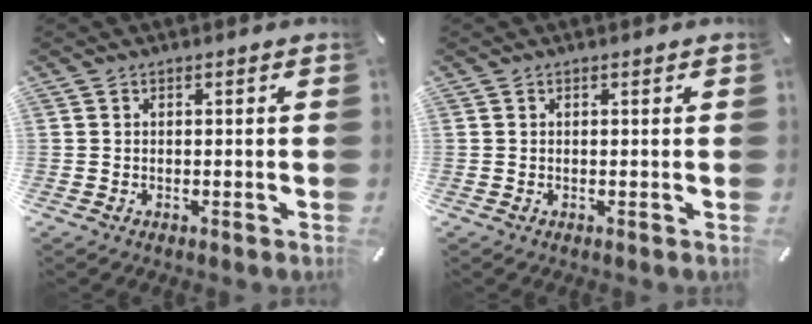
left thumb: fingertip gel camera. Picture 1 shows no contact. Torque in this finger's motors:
{"motor_torque": [-0.30, -0.22, 0.13, -0.07, 0.00]}